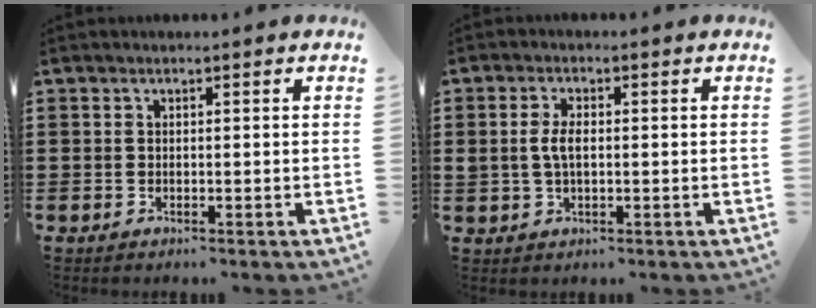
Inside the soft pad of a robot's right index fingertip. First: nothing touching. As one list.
[{"total": 3.6, "force": [0.2, 1.8, 3.1], "torque": [-0.077, 0.002, -0.004]}]